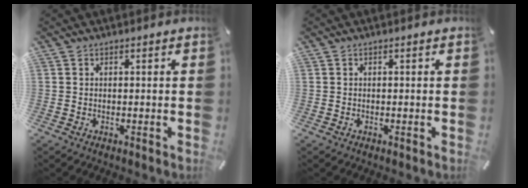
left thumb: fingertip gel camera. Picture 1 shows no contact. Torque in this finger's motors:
{"motor_torque": [0.00, 0.00, -0.09, 0.09, 0.00]}